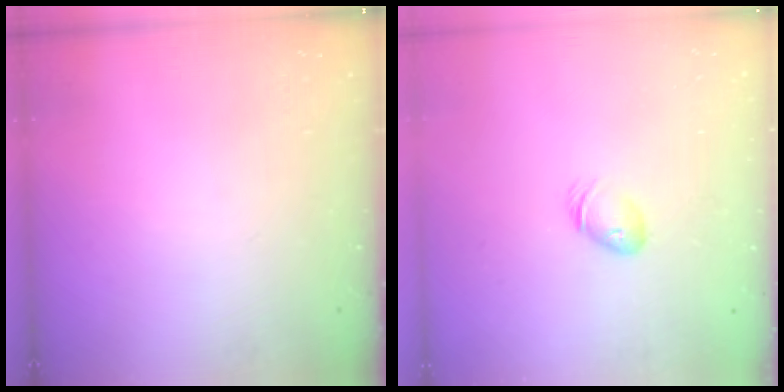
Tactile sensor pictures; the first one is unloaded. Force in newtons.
{"total": 6.1, "press": 6.0, "slide": 1.2}